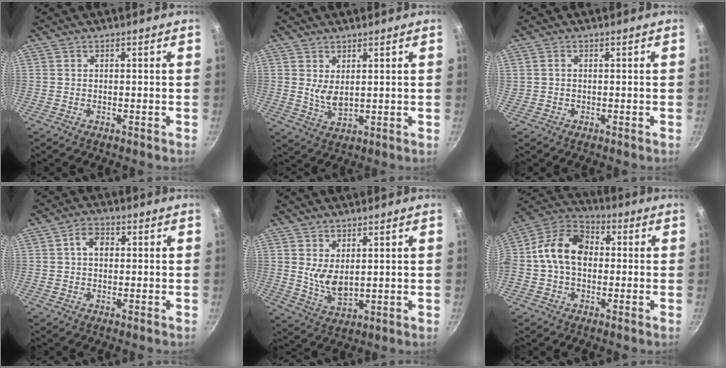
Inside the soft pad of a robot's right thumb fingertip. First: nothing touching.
{"total": 4.1, "force": [1.5, 1.9, 3.4], "torque": [-0.056, -0.022, 0.034]}
{"total": 0.8, "force": [0.0, 0.7, 0.4], "torque": [-0.009, 0.007, 0.003]}
{"total": 4.1, "force": [0.5, 3.0, 2.7], "torque": [-0.032, 0.010, 0.002]}
{"total": 5.9, "force": [1.8, 2.9, 4.8], "torque": [-0.078, -0.026, 0.044]}
{"total": 13.3, "force": [0.2, 9.6, 9.2], "torque": [-0.135, 0.038, -0.021]}